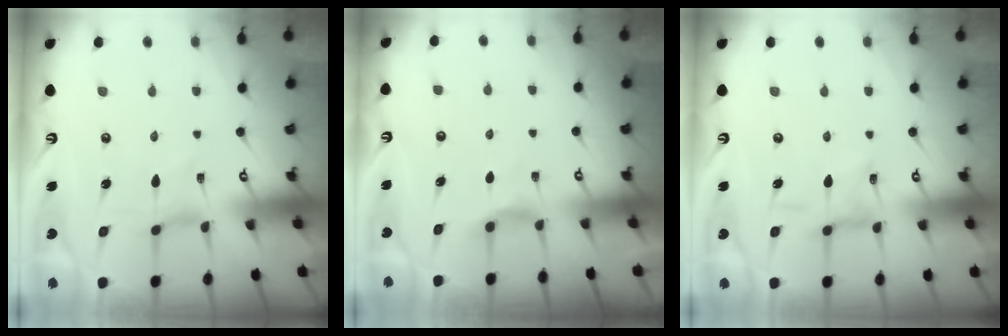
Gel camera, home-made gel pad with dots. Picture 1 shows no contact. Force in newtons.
{"total": 5.2, "press": 5.2, "slide": 0.6}
{"total": 2.4, "press": 2.4, "slide": 0.3}